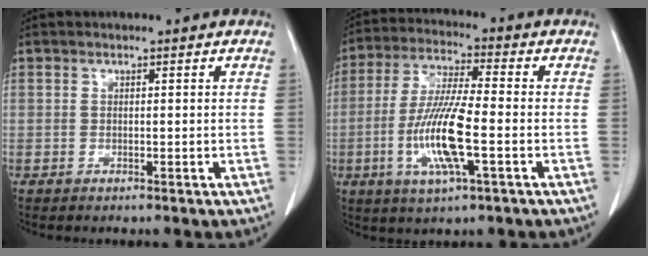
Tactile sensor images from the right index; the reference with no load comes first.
{"total": 12.2, "force": [-3.1, 1.4, 11.7], "torque": [-0.239, -0.012, -0.062]}